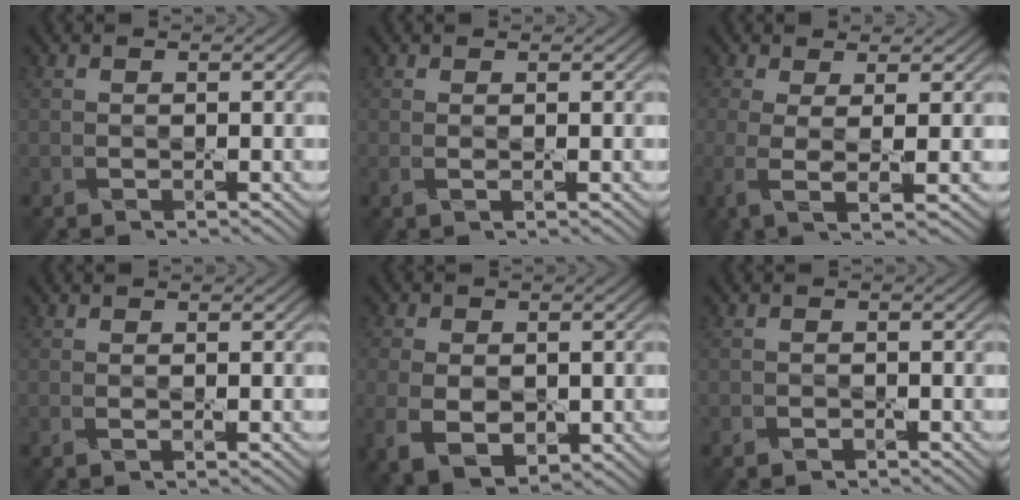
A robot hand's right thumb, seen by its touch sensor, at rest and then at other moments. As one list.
[{"total": 0.8, "force": [0.1, 0.1, 0.8], "torque": [-0.018, 0.000, 0.002]}, {"total": 4.8, "force": [0.0, 1.1, 4.6], "torque": [-0.095, -0.007, -0.003]}, {"total": 0.5, "force": [0.0, 0.1, 0.5], "torque": [-0.011, -0.001, 0.000]}, {"total": 7.0, "force": [-1.6, 4.8, 4.9], "torque": [-0.117, -0.030, -0.016]}, {"total": 0.8, "force": [-0.6, 0.5, 0.1], "torque": [-0.001, -0.004, -0.010]}]